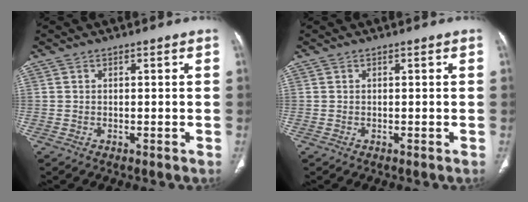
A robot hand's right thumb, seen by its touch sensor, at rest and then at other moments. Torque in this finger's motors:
{"motor_torque": [0.00, 0.00, 0.27, -0.09, 0.00]}